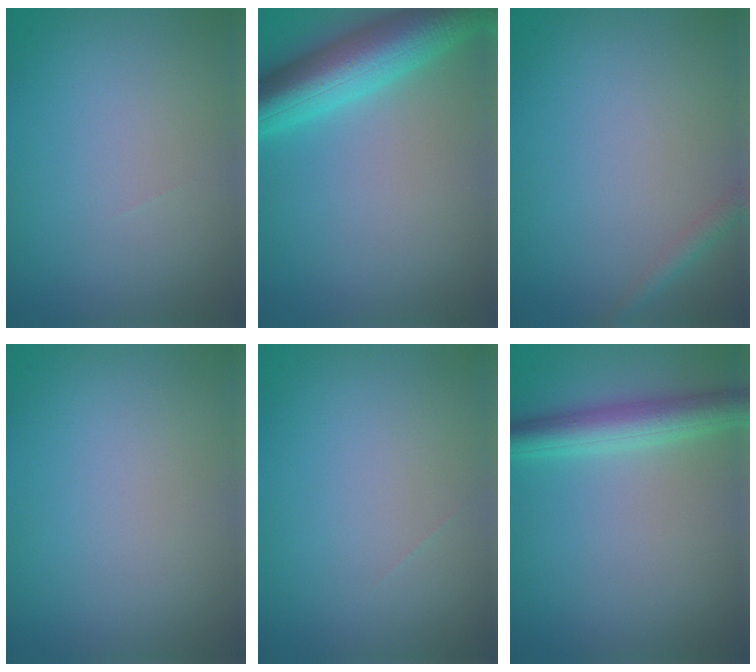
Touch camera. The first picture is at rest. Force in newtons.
{"total": 8.2, "press": 8.2, "slide": 0.3}
{"total": 1.4, "press": 1.4, "slide": 0.1}
{"total": 0.0}
{"total": 0.0}
{"total": 4.3, "press": 4.3, "slide": 0.1}